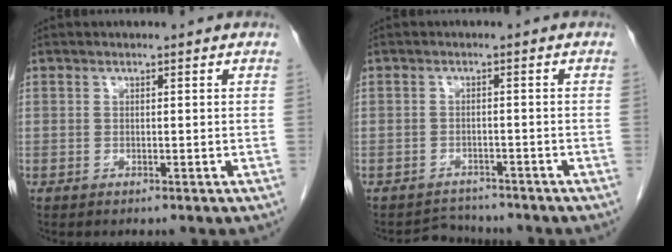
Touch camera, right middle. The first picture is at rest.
{"total": 3.0, "force": [-2.8, 0.6, -0.8], "torque": [0.010, -0.006, -0.043]}